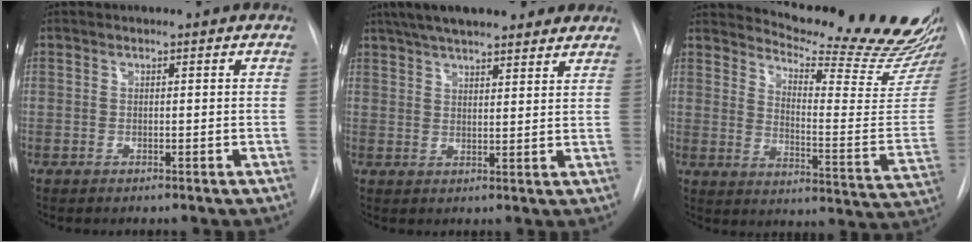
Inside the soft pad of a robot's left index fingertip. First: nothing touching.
{"total": 17.4, "force": [14.2, 4.0, 9.1], "torque": [-0.150, 0.043, 0.197]}
{"total": 24.0, "force": [22.1, 0.4, 9.2], "torque": [-0.140, -0.136, 0.278]}